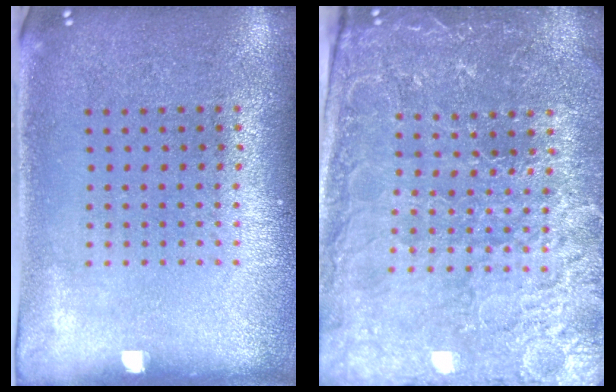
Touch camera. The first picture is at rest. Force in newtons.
{"total": 4.0, "press": 3.8, "slide": 1.0}